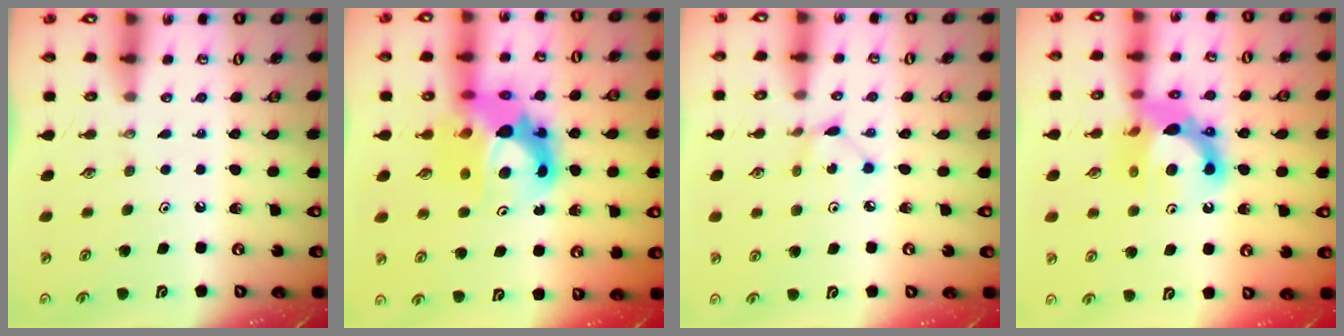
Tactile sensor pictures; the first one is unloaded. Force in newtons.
{"total": 15.7, "press": 15.6, "slide": 1.3}
{"total": 2.0, "press": 2.0, "slide": 0.3}
{"total": 14.1, "press": 14.1, "slide": 1.1}